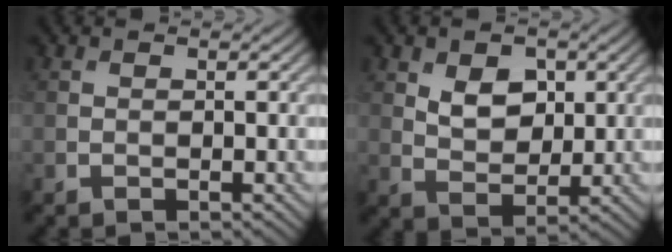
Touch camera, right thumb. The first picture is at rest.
{"total": 4.9, "force": [1.9, 3.3, 3.1], "torque": [-0.061, -0.005, 0.028]}